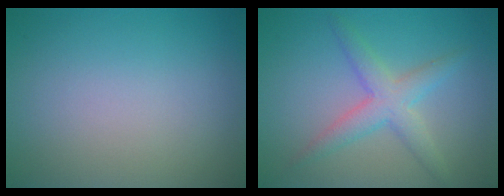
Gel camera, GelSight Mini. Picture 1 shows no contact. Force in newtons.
{"total": 3.5, "press": 3.5, "slide": 0.0}